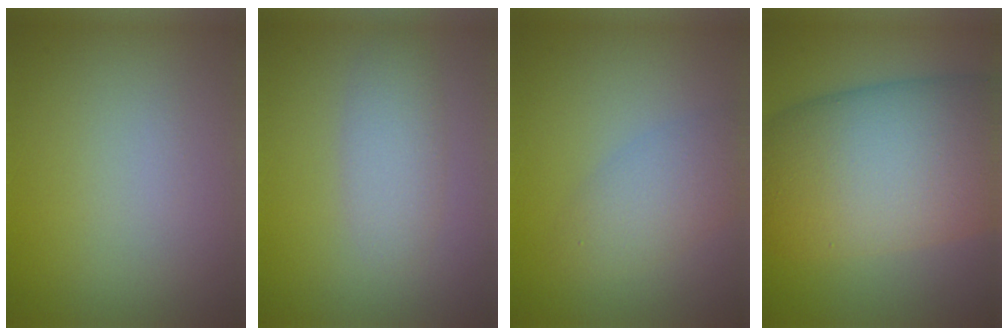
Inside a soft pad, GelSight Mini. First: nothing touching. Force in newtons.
{"total": 2.6, "press": 2.6, "slide": 0.1}
{"total": 3.4, "press": 3.4, "slide": 0.2}
{"total": 15.9, "press": 15.9, "slide": 0.8}